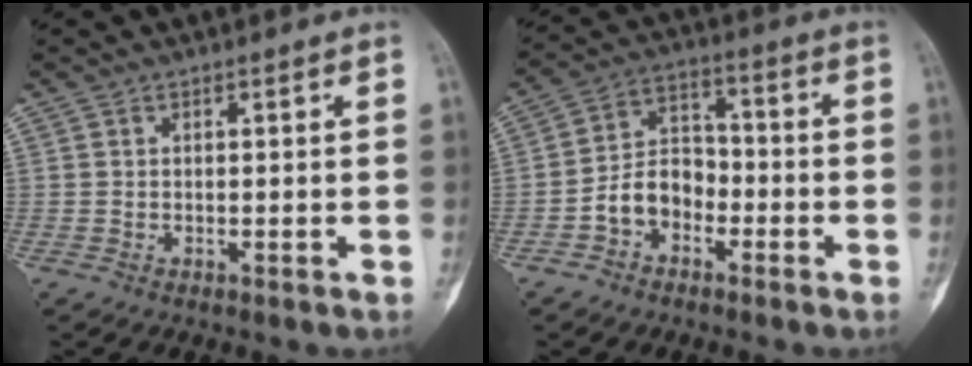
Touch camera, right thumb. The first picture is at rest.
{"total": 8.4, "force": [-3.4, 6.2, 4.6], "torque": [-0.063, 0.043, -0.071]}